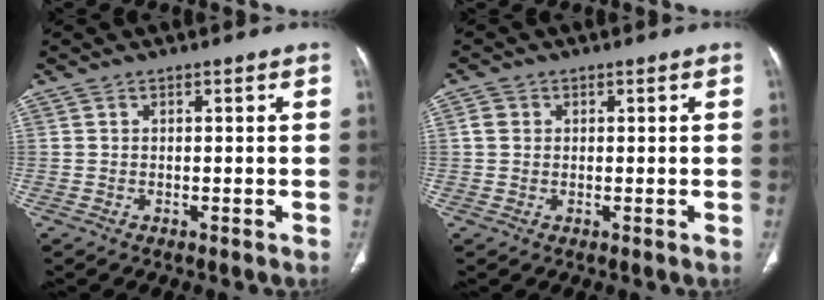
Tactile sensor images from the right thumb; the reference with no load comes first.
{"total": 2.0, "force": [0.3, 1.8, 0.9], "torque": [-0.011, 0.006, 0.003]}